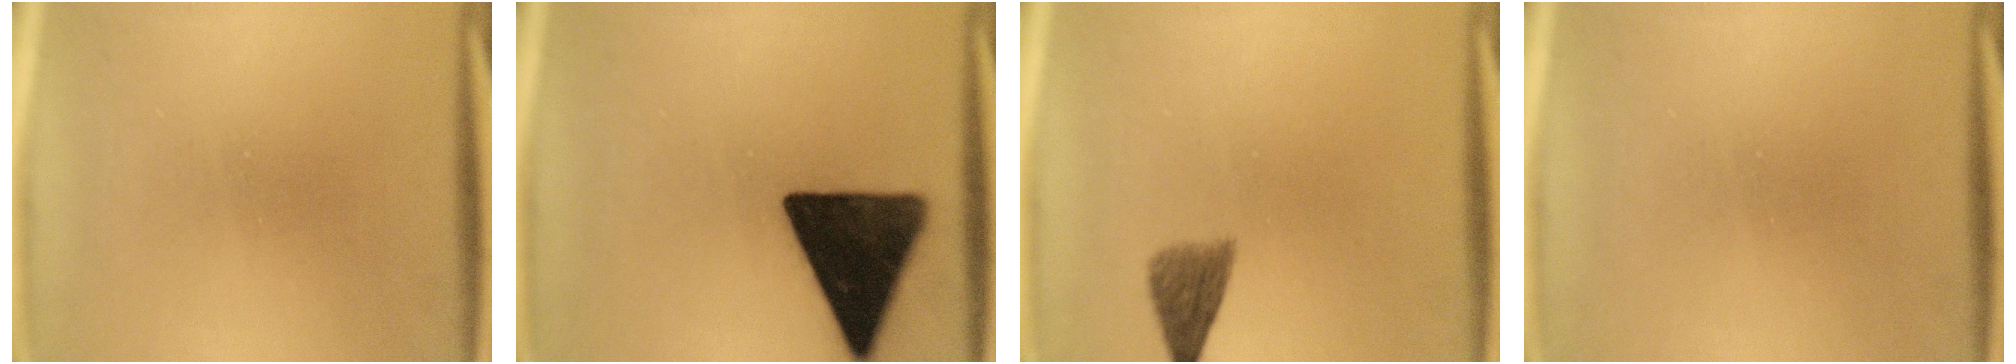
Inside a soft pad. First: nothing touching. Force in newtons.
{"total": 15.6}
{"total": 4.3}
{"total": 0.0}